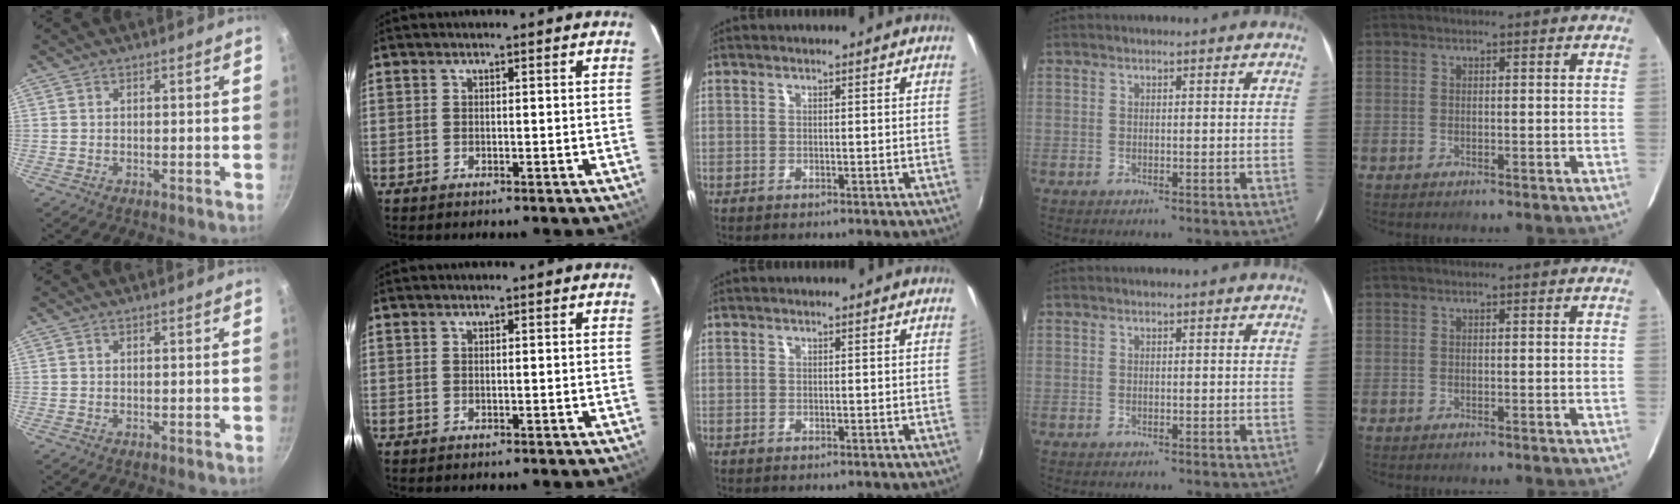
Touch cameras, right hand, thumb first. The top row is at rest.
{}